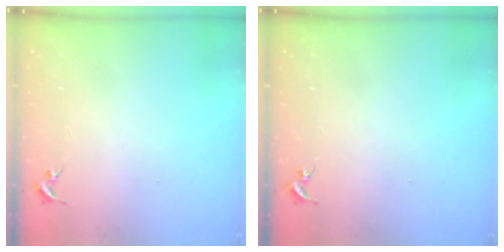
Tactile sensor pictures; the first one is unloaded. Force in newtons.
{"total": 0.0}